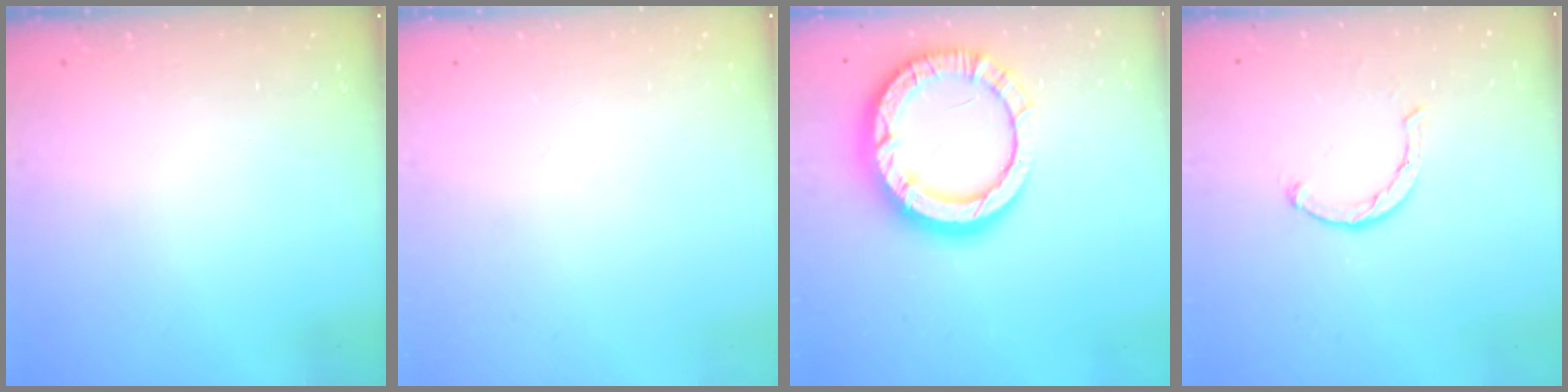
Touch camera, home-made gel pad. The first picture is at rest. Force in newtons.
{"total": 0.0}
{"total": 17.2, "press": 17.1, "slide": 1.9}
{"total": 2.1, "press": 2.1, "slide": 0.1}